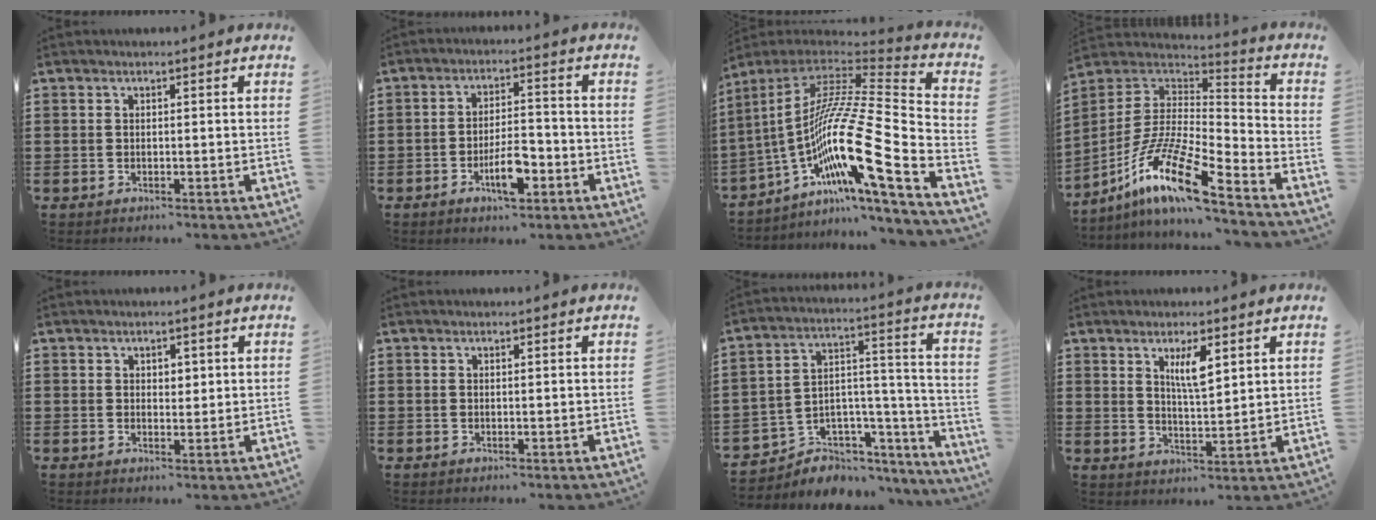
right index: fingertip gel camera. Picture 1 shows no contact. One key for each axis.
{"total": 6.3, "fx": -3.0, "fy": 2.3, "fz": 5.1, "tx": -0.096, "ty": 0.006, "tz": -0.055}
{"total": 16.9, "fx": -5.1, "fy": 2.2, "fz": 15.9, "tx": -0.331, "ty": -0.027, "tz": -0.105}
{"total": 15.0, "fx": -10.3, "fy": 2.7, "fz": 10.6, "tx": -0.216, "ty": 0.008, "tz": -0.196}
{"total": 1.5, "fx": 0.8, "fy": 1.1, "fz": 0.7, "tx": -0.008, "ty": 0.005, "tz": 0.012}
{"total": 0.0}
{"total": 4.6, "fx": -3.0, "fy": 3.5, "fz": 0.1, "tx": -0.019, "ty": -0.006, "tz": -0.056}
{"total": 4.8, "fx": 2.4, "fy": 1.3, "fz": 4.0, "tx": -0.076, "ty": 0.003, "tz": 0.039}